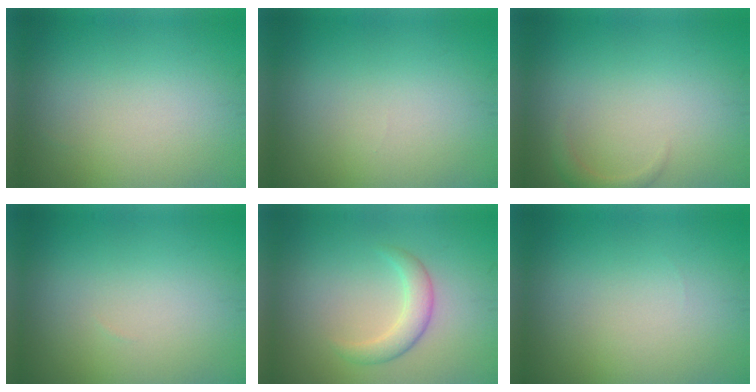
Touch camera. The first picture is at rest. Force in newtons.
{"total": 0.0}
{"total": 1.2, "press": 1.2, "slide": 0.1}
{"total": 0.0}
{"total": 2.4, "press": 2.4, "slide": 0.2}
{"total": 0.0}